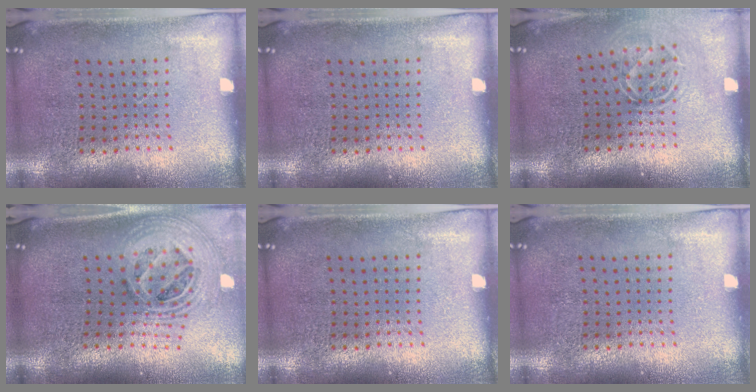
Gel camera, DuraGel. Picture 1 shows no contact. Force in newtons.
{"total": 0.0}
{"total": 1.6, "press": 1.2, "slide": 1.1}
{"total": 2.3, "press": 1.6, "slide": 1.6}
{"total": 0.0}
{"total": 0.0}